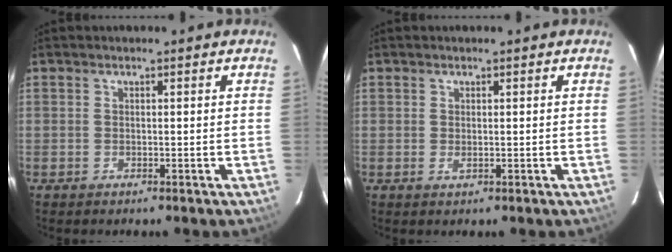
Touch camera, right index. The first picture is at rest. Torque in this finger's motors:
{"motor_torque": [0.52, 0.52, 0.09, 0.01]}